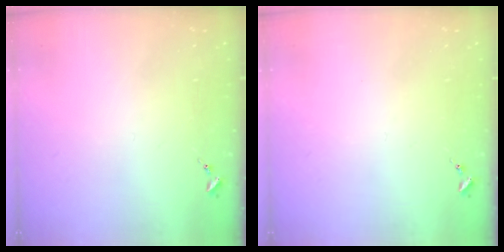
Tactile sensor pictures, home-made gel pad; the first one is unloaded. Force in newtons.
{"total": 0.0}